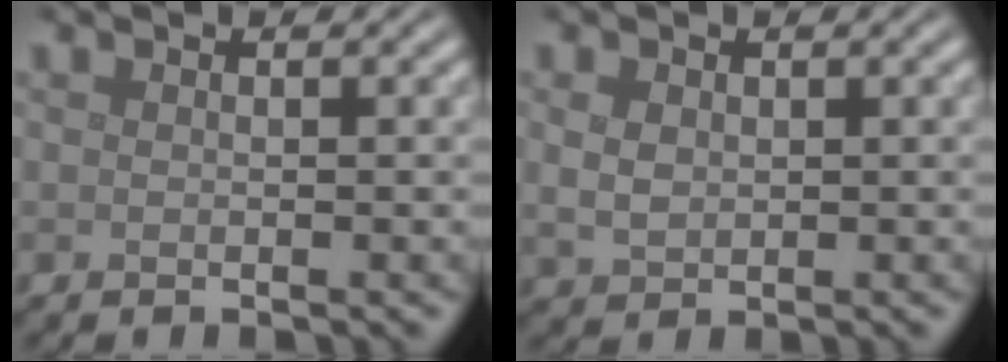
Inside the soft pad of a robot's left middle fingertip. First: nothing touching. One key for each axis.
{"total": 2.0, "fx": 0.4, "fy": 1.5, "fz": 1.2, "tx": -0.027, "ty": -0.001, "tz": 0.012}